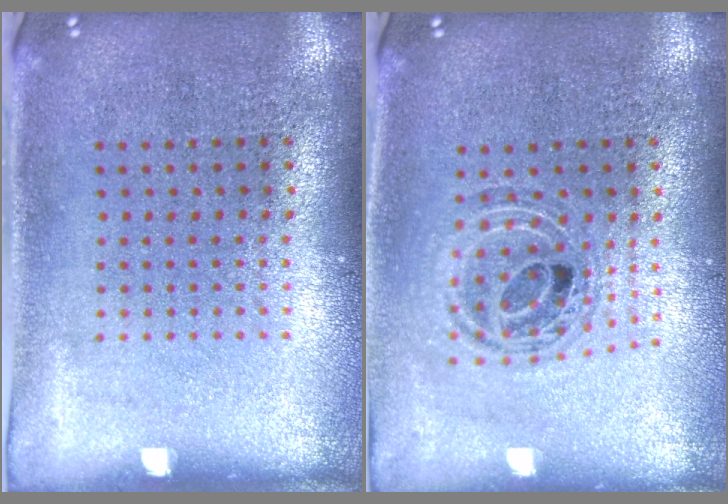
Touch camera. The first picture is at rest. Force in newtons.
{"total": 0.9, "press": 0.9, "slide": 0.1}